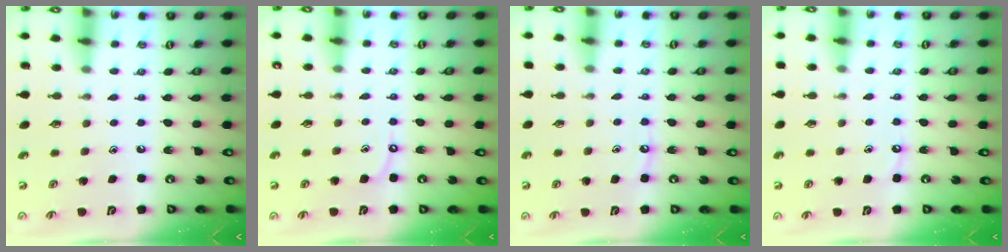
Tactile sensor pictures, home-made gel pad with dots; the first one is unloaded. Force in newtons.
{"total": 3.8, "press": 3.8, "slide": 0.6}
{"total": 4.9, "press": 4.9, "slide": 0.5}
{"total": 3.9, "press": 3.8, "slide": 0.6}